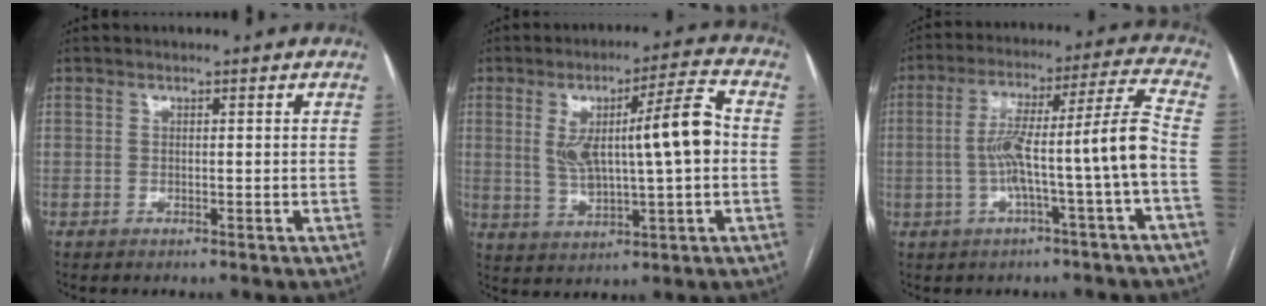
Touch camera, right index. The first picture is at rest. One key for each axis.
{"total": 12.3, "fx": 1.1, "fy": 1.8, "fz": 12.1, "tx": -0.203, "ty": 0.024, "tz": 0.025}
{"total": 12.1, "fx": -2.6, "fy": -1.1, "fz": 11.8, "tx": -0.204, "ty": 0.032, "tz": -0.041}